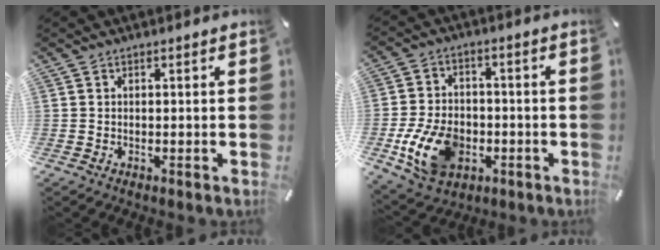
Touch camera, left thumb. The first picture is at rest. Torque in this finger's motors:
{"motor_torque": [0.28, 0.50, 0.27, 0.12, 0.19]}